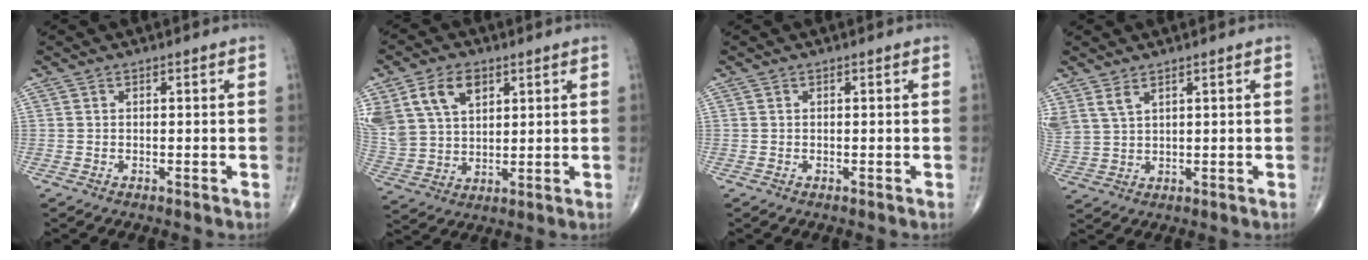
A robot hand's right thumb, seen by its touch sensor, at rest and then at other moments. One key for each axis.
{"total": 15.7, "fx": 7.1, "fy": 10.6, "fz": 9.1, "tx": -0.194, "ty": -0.004, "tz": 0.145}
{"total": 0.0}
{"total": 4.5, "fx": 3.0, "fy": 2.0, "fz": 2.8, "tx": -0.062, "ty": -0.009, "tz": 0.072}